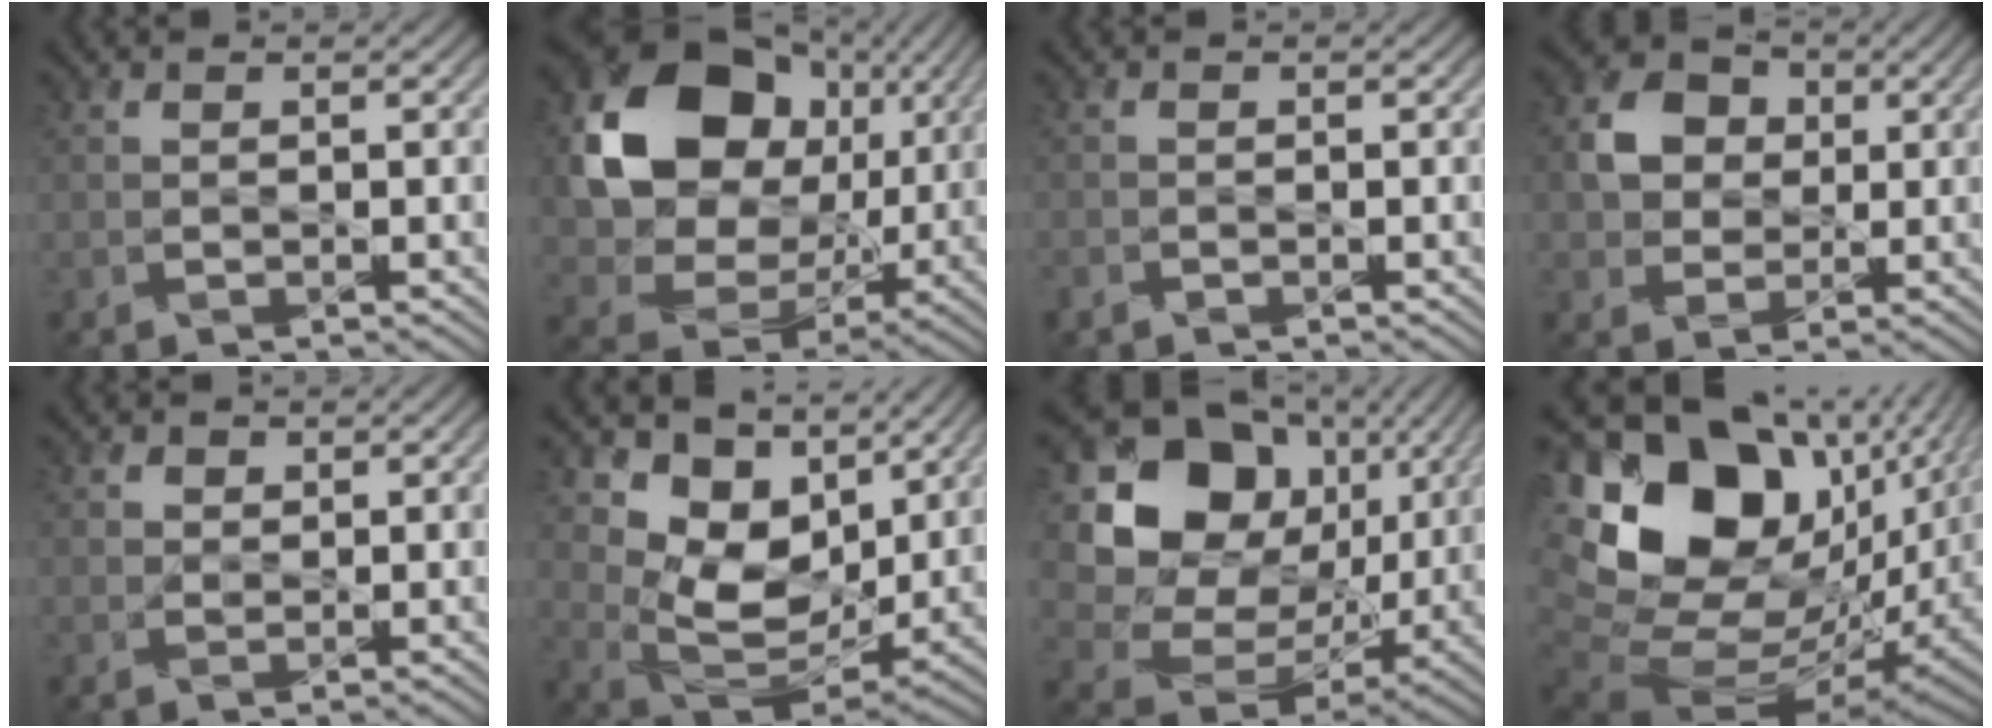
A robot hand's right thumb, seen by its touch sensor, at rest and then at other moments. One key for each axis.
{"total": 17.5, "fx": 4.0, "fy": 13.9, "fz": 9.8, "tx": -0.216, "ty": -0.004, "tz": 0.088}
{"total": 1.0, "fx": -0.8, "fy": 0.5, "fz": 0.2, "tx": -0.007, "ty": -0.003, "tz": -0.019}
{"total": 6.3, "fx": 1.1, "fy": 5.3, "fz": 3.1, "tx": -0.073, "ty": 0.011, "tz": 0.008}
{"total": 1.7, "fx": 1.1, "fy": 1.2, "fz": 0.5, "tx": -0.013, "ty": -0.005, "tz": 0.021}
{"total": 11.3, "fx": 5.1, "fy": 7.5, "fz": 6.7, "tx": -0.146, "ty": -0.010, "tz": 0.094}
{"total": 19.2, "fx": 4.9, "fy": 15.5, "fz": 10.2, "tx": -0.270, "ty": 0.017, "tz": 0.117}
{"total": 21.4, "fx": 5.1, "fy": 14.6, "fz": 14.8, "tx": -0.287, "ty": -0.009, "tz": 0.134}